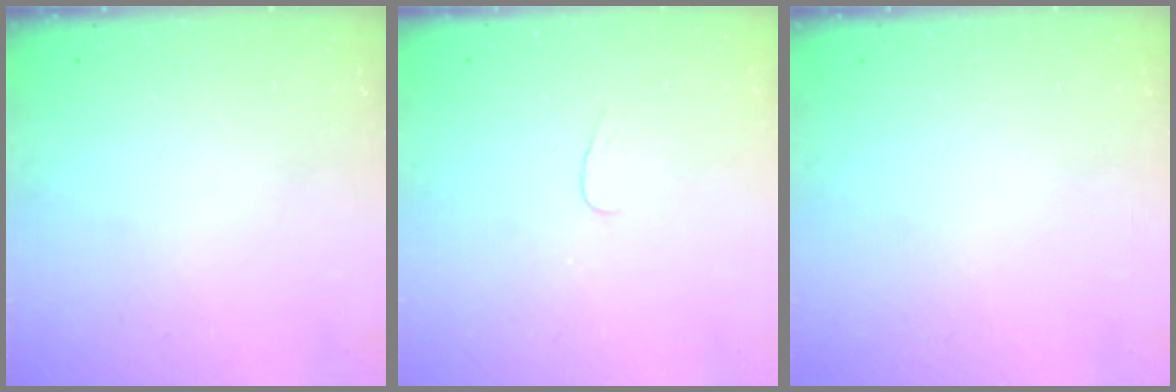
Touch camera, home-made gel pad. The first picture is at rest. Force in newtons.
{"total": 2.8, "press": 2.7, "slide": 0.3}
{"total": 0.0}